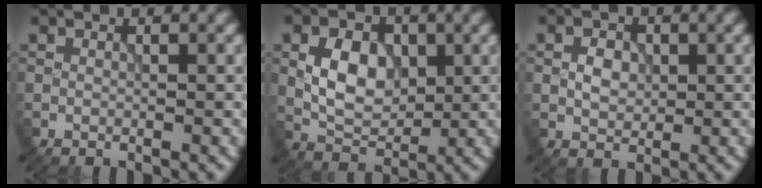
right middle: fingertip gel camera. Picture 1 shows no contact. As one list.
[{"total": 5.3, "force": [0.5, 3.7, 3.8], "torque": [-0.071, -0.001, 0.009]}, {"total": 2.1, "force": [0.1, 1.6, 1.5], "torque": [-0.025, 0.001, 0.000]}]